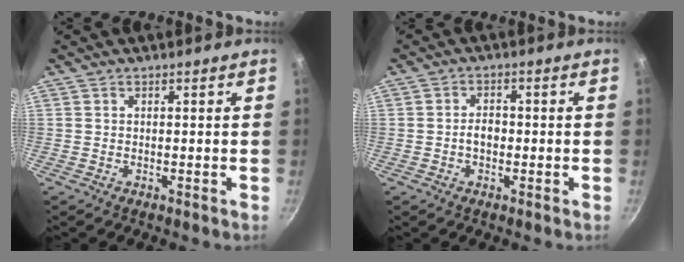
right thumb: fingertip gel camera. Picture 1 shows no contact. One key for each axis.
{"total": 2.9, "fx": -0.6, "fy": 2.0, "fz": 2.0, "tx": -0.019, "ty": 0.013, "tz": -0.010}